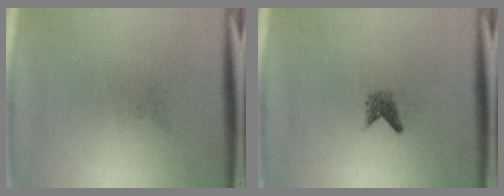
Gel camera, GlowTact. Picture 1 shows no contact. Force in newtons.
{"total": 1.5}